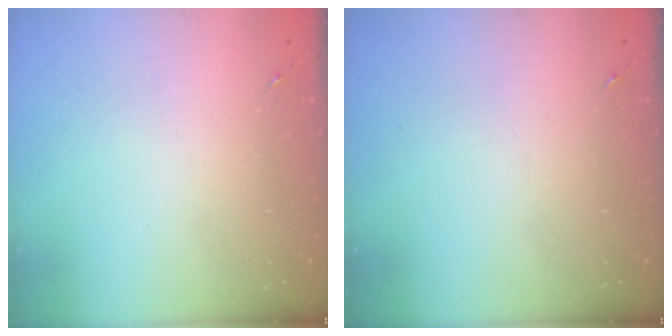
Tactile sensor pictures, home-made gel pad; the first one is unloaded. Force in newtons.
{"total": 0.0}